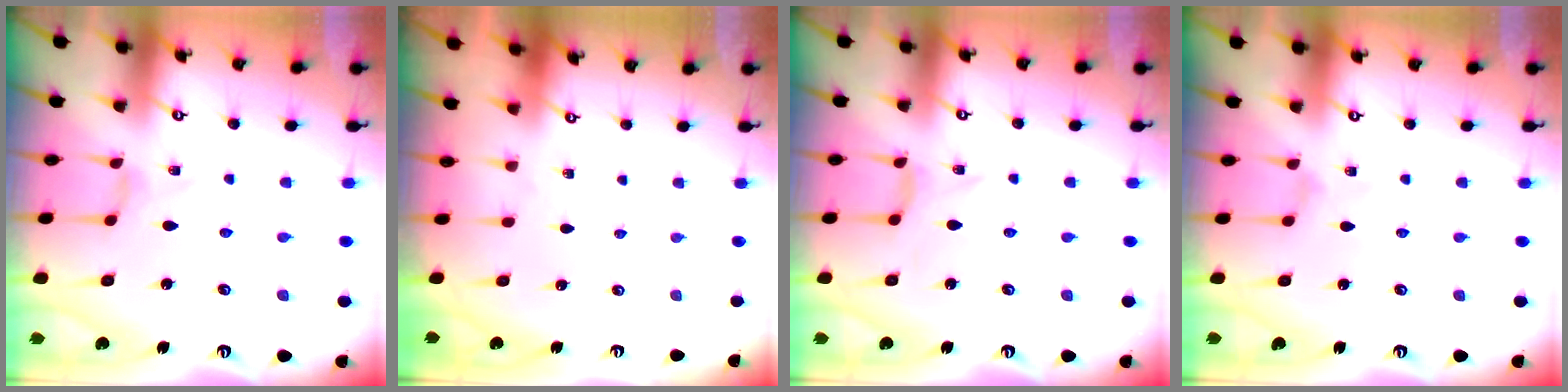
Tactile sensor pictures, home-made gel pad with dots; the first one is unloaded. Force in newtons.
{"total": 0.0}
{"total": 0.0}
{"total": 0.0}